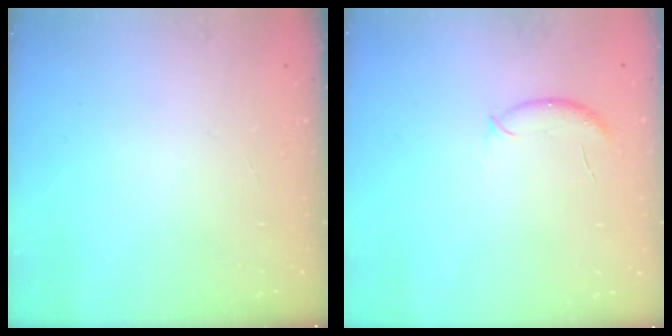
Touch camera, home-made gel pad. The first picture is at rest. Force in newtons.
{"total": 6.4, "press": 6.3, "slide": 1.0}